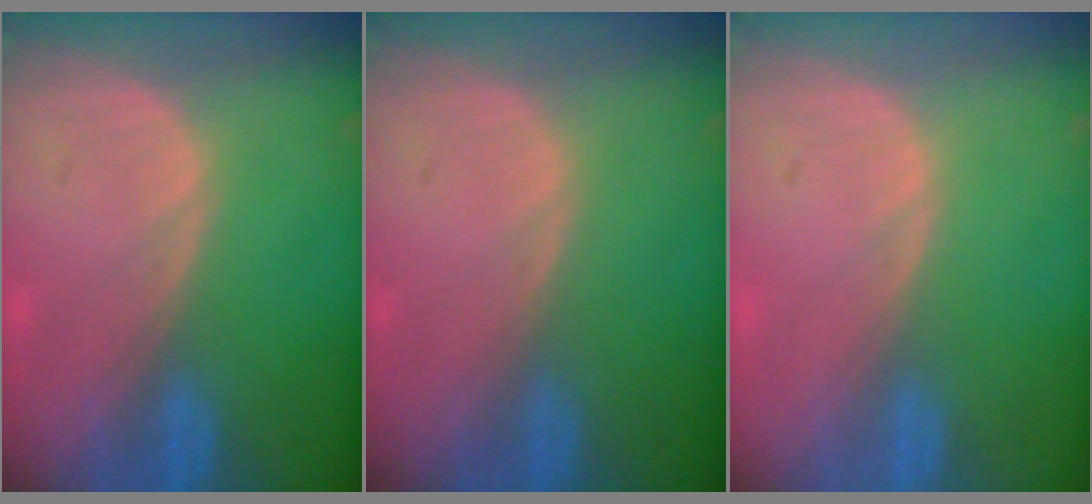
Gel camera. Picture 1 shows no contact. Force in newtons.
{"total": 0.0}
{"total": 0.0}